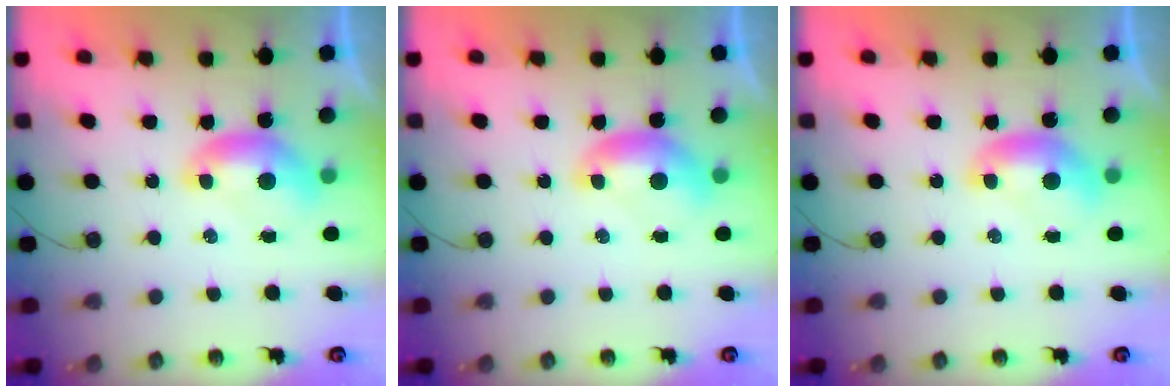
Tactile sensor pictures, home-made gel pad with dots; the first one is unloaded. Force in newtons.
{"total": 0.0}
{"total": 0.0}